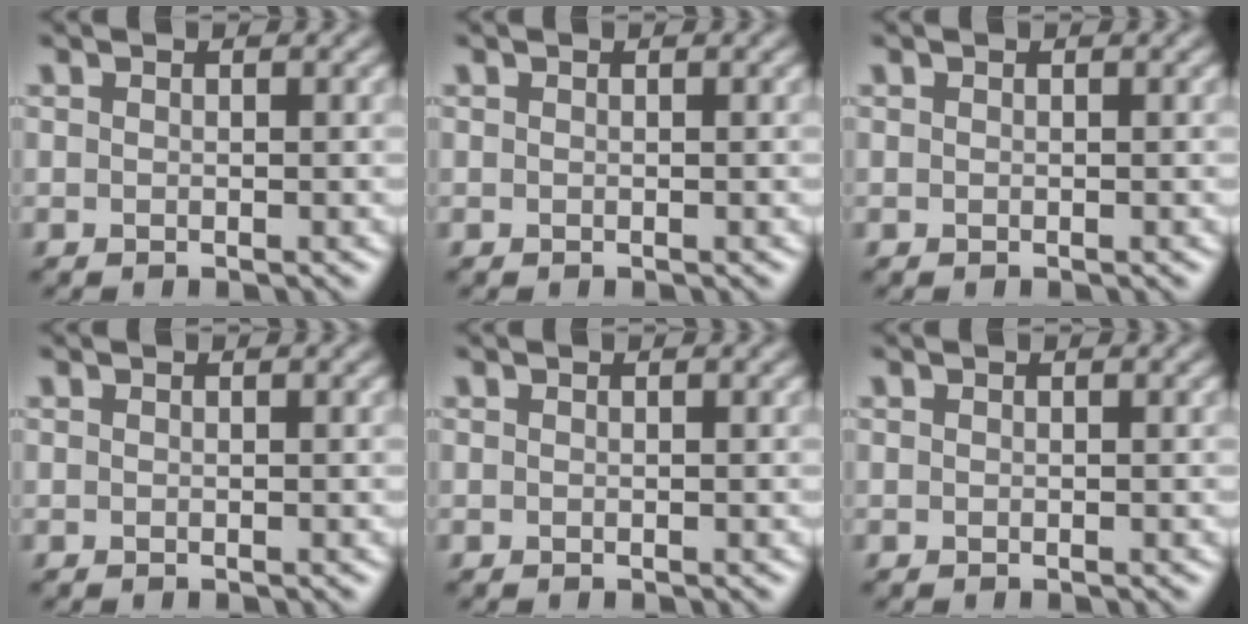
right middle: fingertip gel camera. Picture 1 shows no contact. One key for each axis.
{"total": 0.0}
{"total": 0.0}
{"total": 0.0}
{"total": 0.0}
{"total": 0.0}